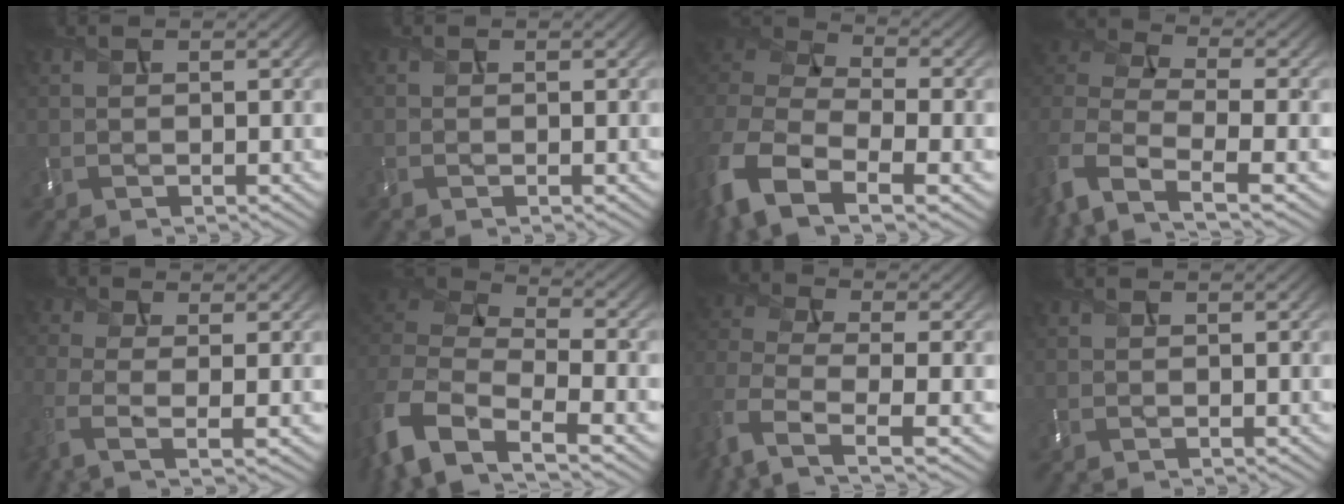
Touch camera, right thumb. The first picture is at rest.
{"total": 0.5, "force": [-0.3, 0.0, 0.4], "torque": [-0.011, -0.002, -0.009]}
{"total": 13.6, "force": [-6.0, 7.3, 9.7], "torque": [-0.253, -0.019, -0.110]}
{"total": 10.0, "force": [-4.5, 5.2, 7.2], "torque": [-0.196, -0.018, -0.090]}
{"total": 5.5, "force": [-1.8, 2.2, 4.8], "torque": [-0.121, -0.012, -0.038]}
{"total": 12.4, "force": [-6.7, 5.8, 8.7], "torque": [-0.201, -0.018, -0.132]}
{"total": 7.2, "force": [-3.5, 3.5, 5.3], "torque": [-0.126, -0.012, -0.082]}
{"total": 0.0}